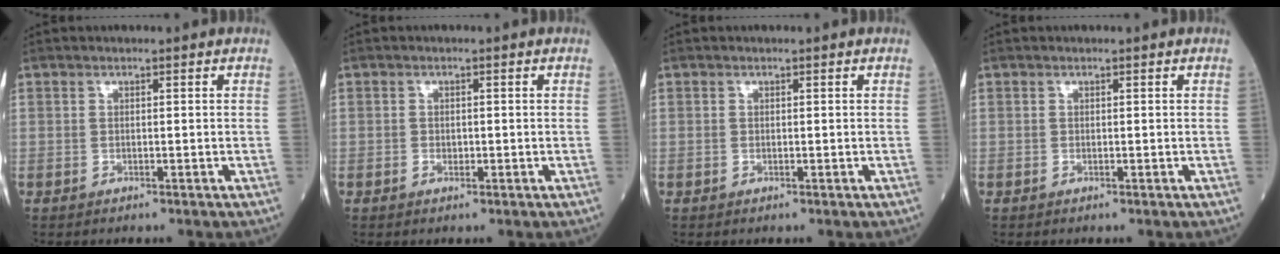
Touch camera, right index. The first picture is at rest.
{"total": 0.7, "force": [-0.1, 0.6, 0.4], "torque": [-0.009, 0.001, 0.000]}
{"total": 0.0}
{"total": 0.0}